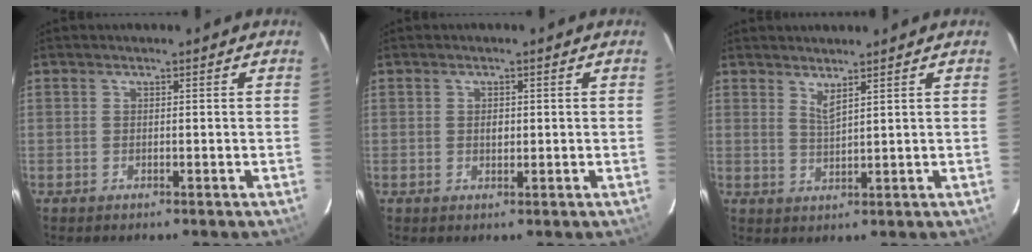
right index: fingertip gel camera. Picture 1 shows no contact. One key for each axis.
{"total": 1.5, "fx": 0.0, "fy": 1.1, "fz": 1.0, "tx": -0.016, "ty": 0.003, "tz": 0.001}
{"total": 2.5, "fx": 2.0, "fy": 0.0, "fz": 1.4, "tx": -0.028, "ty": -0.006, "tz": 0.033}